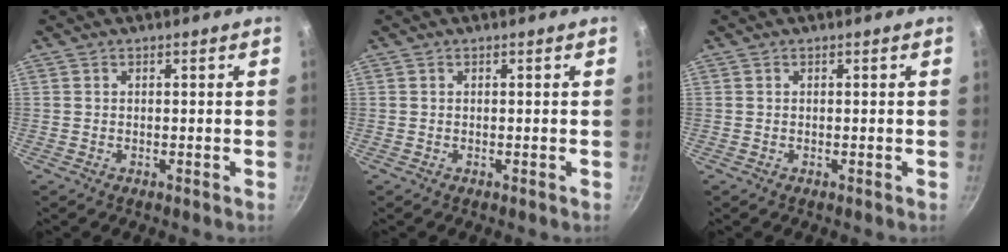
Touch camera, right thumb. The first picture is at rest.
{"total": 0.0}
{"total": 0.0}